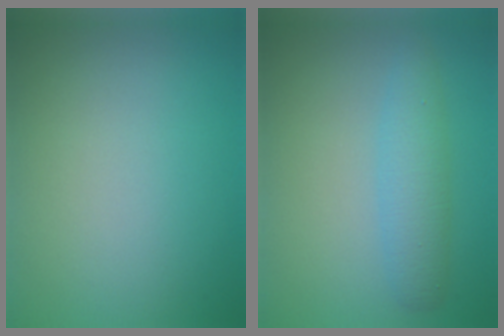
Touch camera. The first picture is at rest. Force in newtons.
{"total": 3.1, "press": 3.1, "slide": 0.1}